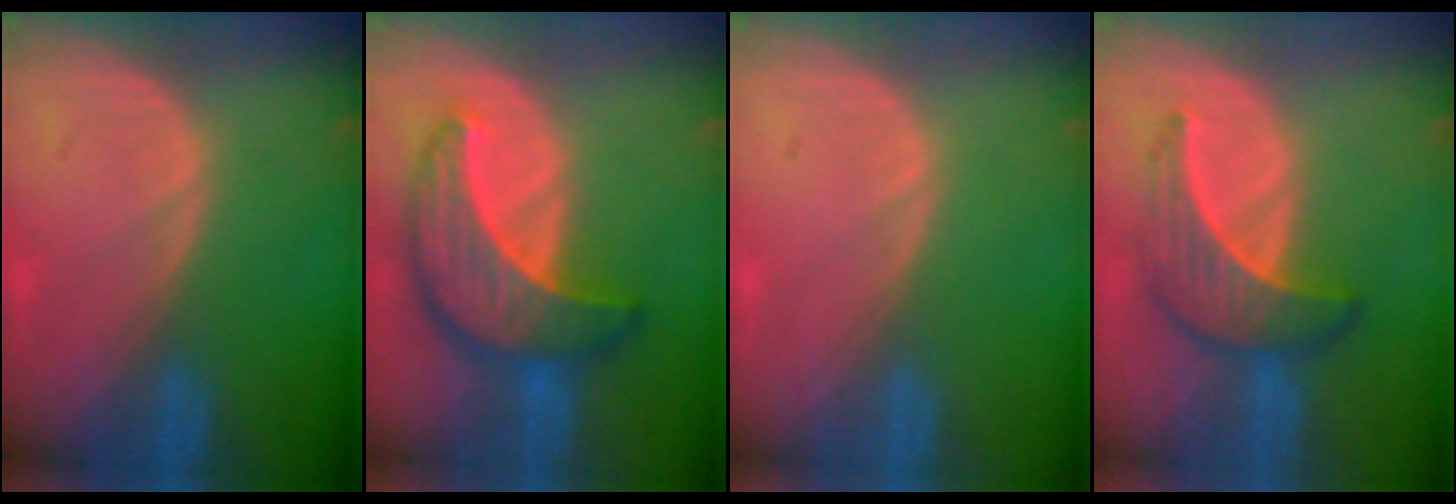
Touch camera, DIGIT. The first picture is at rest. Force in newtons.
{"total": 9.9, "press": 9.9, "slide": 0.8}
{"total": 0.0}
{"total": 6.5, "press": 6.4, "slide": 1.2}